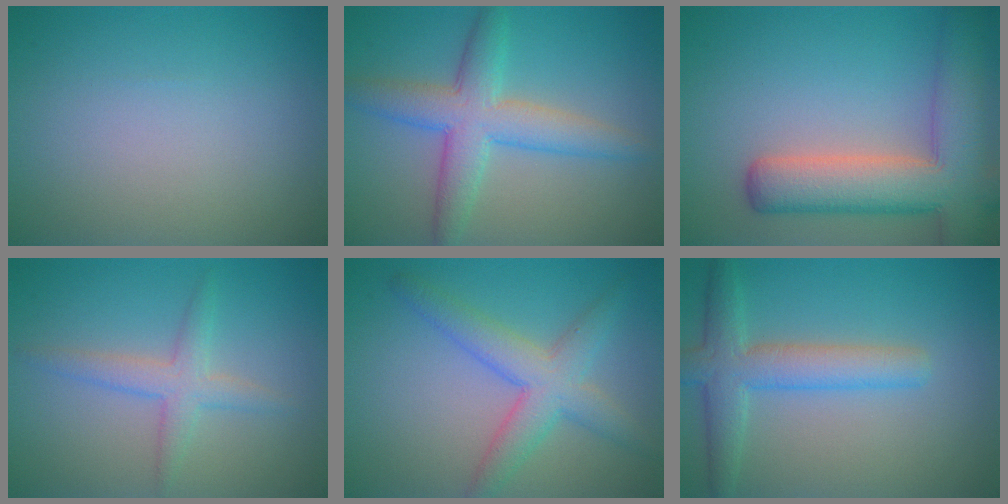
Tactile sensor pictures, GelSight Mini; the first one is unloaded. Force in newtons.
{"total": 5.6, "press": 5.6, "slide": 0.1}
{"total": 8.8, "press": 8.8, "slide": 0.6}
{"total": 2.7, "press": 2.7, "slide": 0.1}
{"total": 4.7, "press": 4.7, "slide": 0.1}
{"total": 4.5, "press": 4.5, "slide": 0.2}